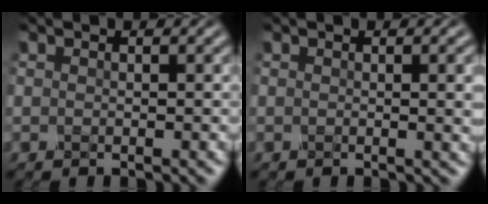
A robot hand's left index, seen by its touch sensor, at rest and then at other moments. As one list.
[{"total": 2.1, "force": [0.3, 0.4, 2.0], "torque": [-0.022, -0.004, 0.006]}]